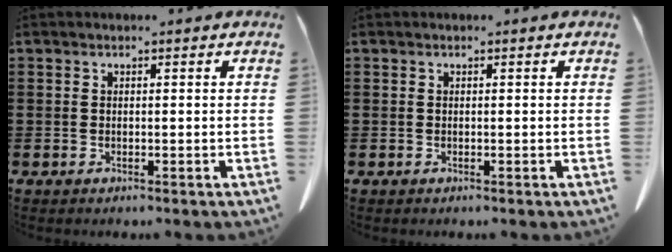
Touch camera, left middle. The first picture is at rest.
{"total": 0.0}